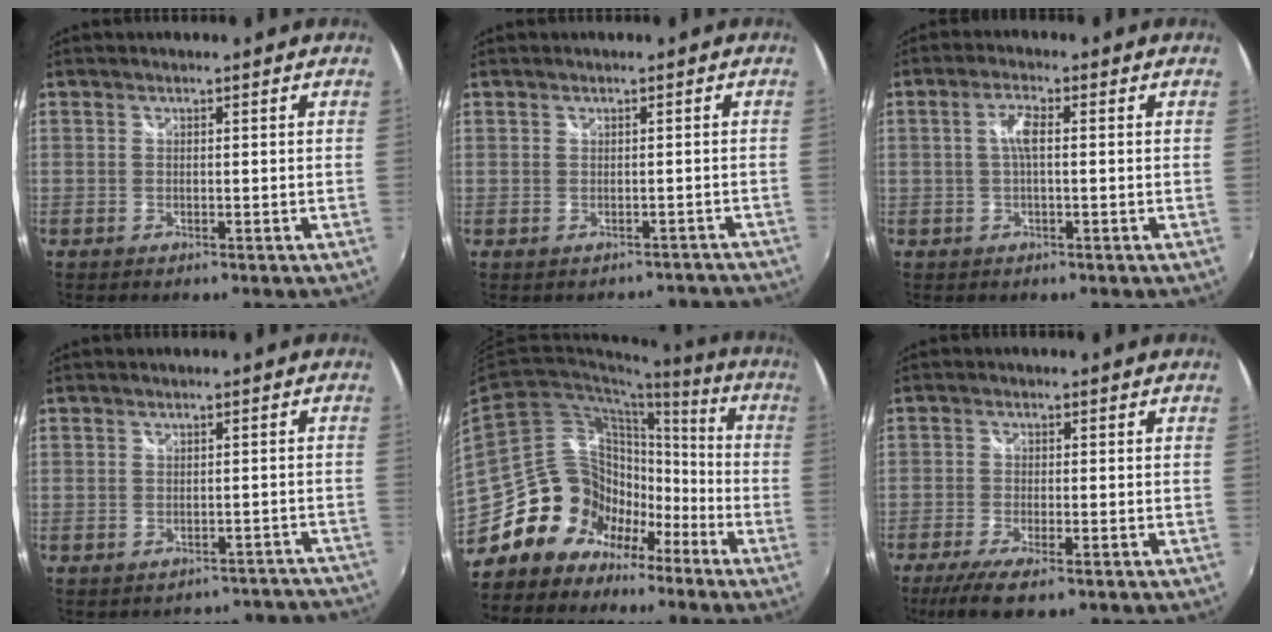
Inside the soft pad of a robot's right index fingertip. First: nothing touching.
{"total": 4.7, "force": [-3.8, 2.8, 0.0], "torque": [0.023, 0.031, -0.035]}
{"total": 3.3, "force": [0.2, 0.8, 3.2], "torque": [-0.065, 0.006, 0.004]}
{"total": 8.9, "force": [-8.1, 3.8, -0.2], "torque": [0.024, 0.046, -0.081]}
{"total": 17.8, "force": [-11.1, 12.3, 6.5], "torque": [-0.127, 0.045, -0.173]}
{"total": 7.6, "force": [-5.2, 1.7, 5.3], "torque": [-0.125, -0.029, -0.093]}